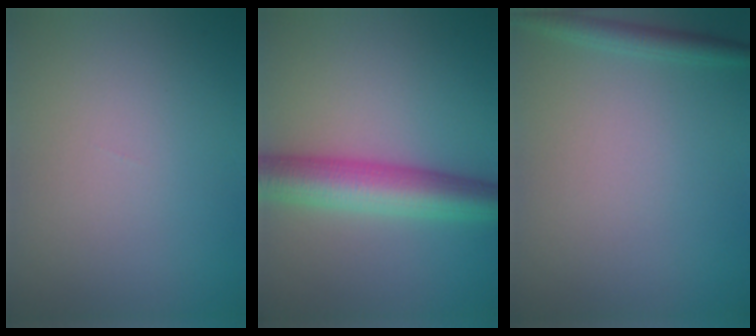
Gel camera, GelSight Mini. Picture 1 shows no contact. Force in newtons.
{"total": 6.4, "press": 6.4, "slide": 0.3}
{"total": 1.8, "press": 1.8, "slide": 0.1}